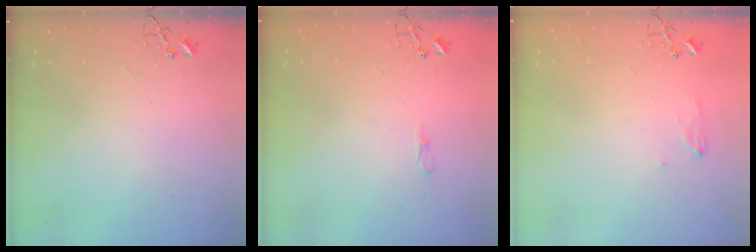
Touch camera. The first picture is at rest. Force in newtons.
{"total": 5.0, "press": 4.9, "slide": 0.6}
{"total": 7.0, "press": 7.0, "slide": 0.8}